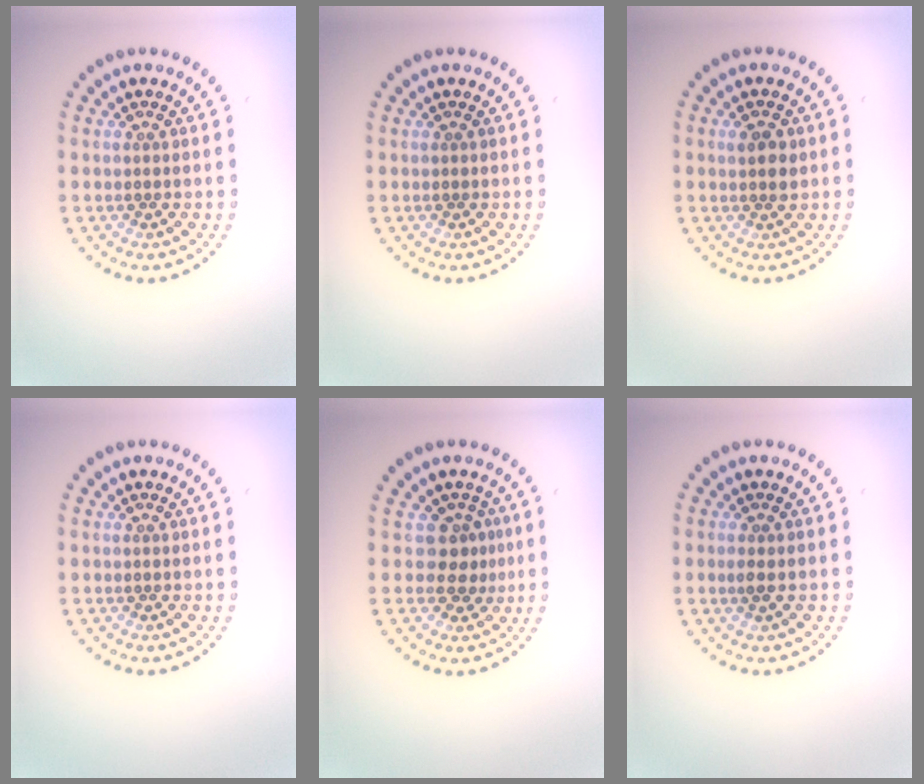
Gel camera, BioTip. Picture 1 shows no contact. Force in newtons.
{"total": 0.0}
{"total": 1.7, "press": 1.6, "slide": 0.5}
{"total": 0.0}
{"total": 2.3, "press": 1.5, "slide": 1.7}
{"total": 0.8, "press": 0.8, "slide": 0.2}